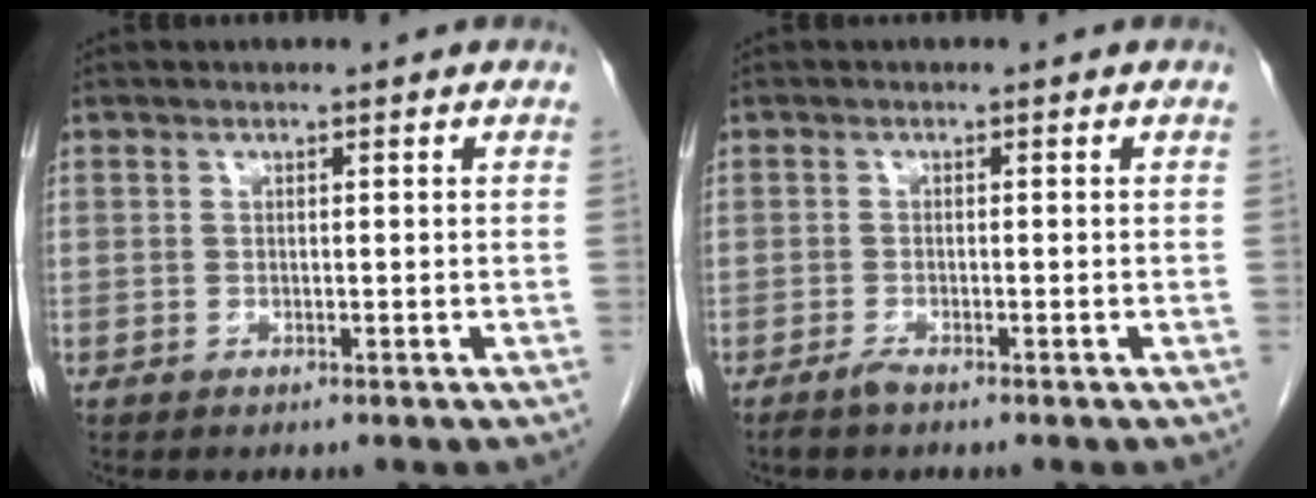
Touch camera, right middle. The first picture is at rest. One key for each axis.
{"total": 1.2, "fx": -1.0, "fy": 0.0, "fz": 0.7, "tx": -0.019, "ty": -0.003, "tz": -0.020}